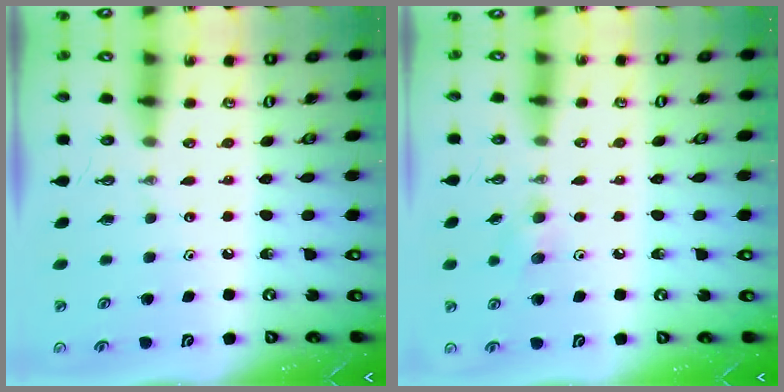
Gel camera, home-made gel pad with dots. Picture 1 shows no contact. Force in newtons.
{"total": 7.0, "press": 5.9, "slide": 3.7}